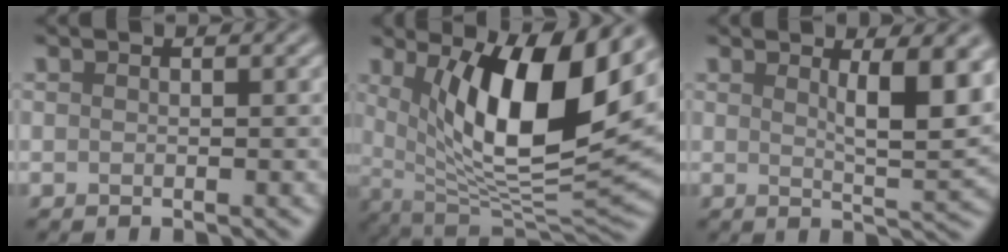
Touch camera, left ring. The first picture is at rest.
{"total": 11.8, "force": [3.9, 3.8, 10.5], "torque": [-0.165, -0.015, 0.070]}
{"total": 5.8, "force": [2.0, 1.5, 5.2], "torque": [-0.071, -0.009, 0.035]}